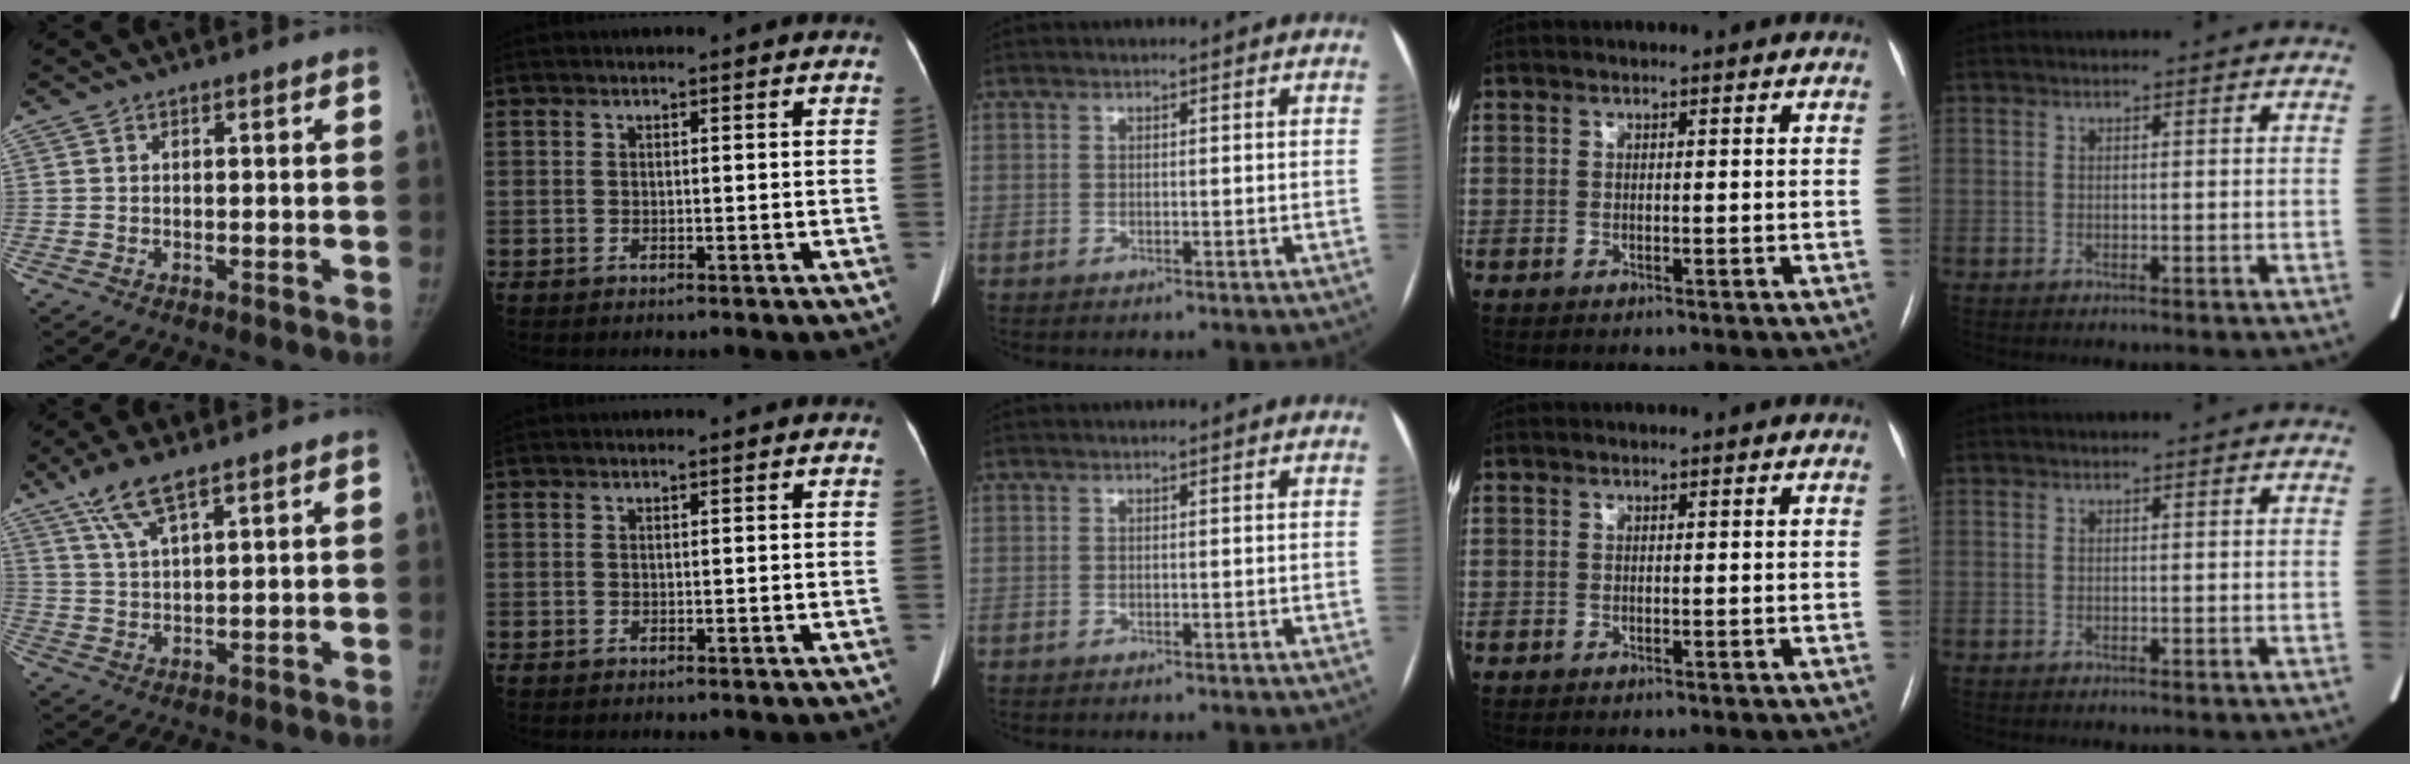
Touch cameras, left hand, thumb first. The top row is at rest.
{"thumb": {"total": 7.4, "force": [4.9, 1.8, 5.3], "torque": [-0.110, -0.014, 0.103]}, "index": {"total": 0.7, "force": [0.6, 0.2, 0.0], "torque": [-0.006, 0.017, 0.013]}}